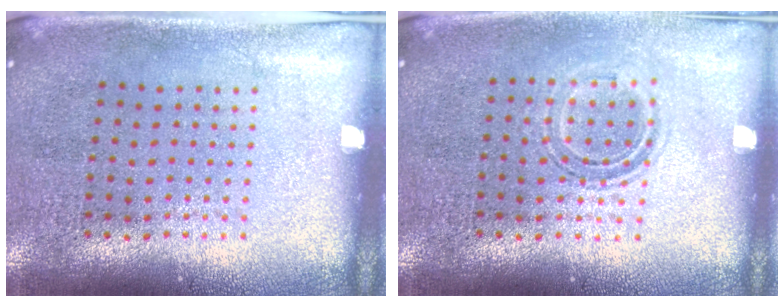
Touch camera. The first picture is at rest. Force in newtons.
{"total": 1.1, "press": 0.9, "slide": 0.5}